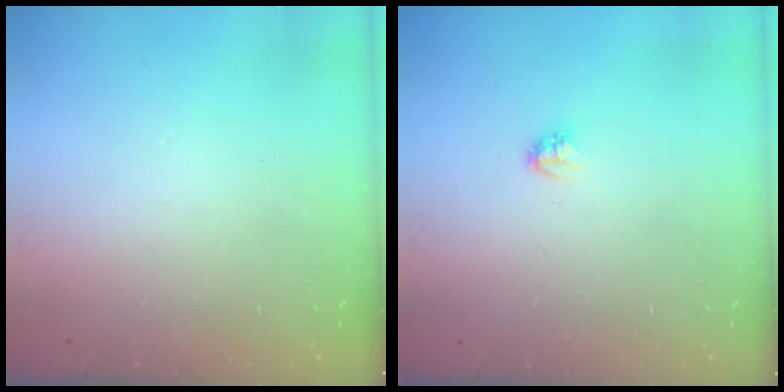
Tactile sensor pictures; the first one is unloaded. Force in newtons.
{"total": 2.7, "press": 2.7, "slide": 0.3}